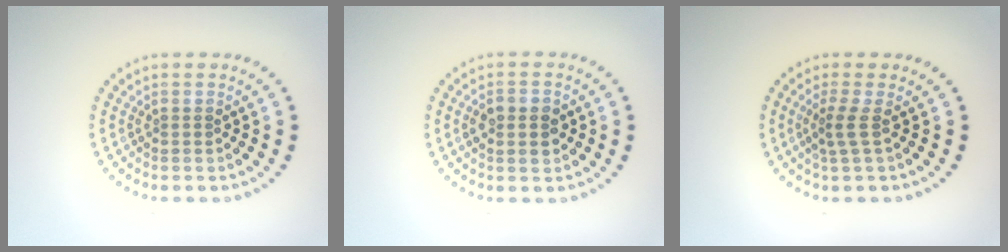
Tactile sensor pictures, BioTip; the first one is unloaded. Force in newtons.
{"total": 2.9, "press": 2.9, "slide": 0.1}
{"total": 1.8, "press": 1.2, "slide": 1.3}